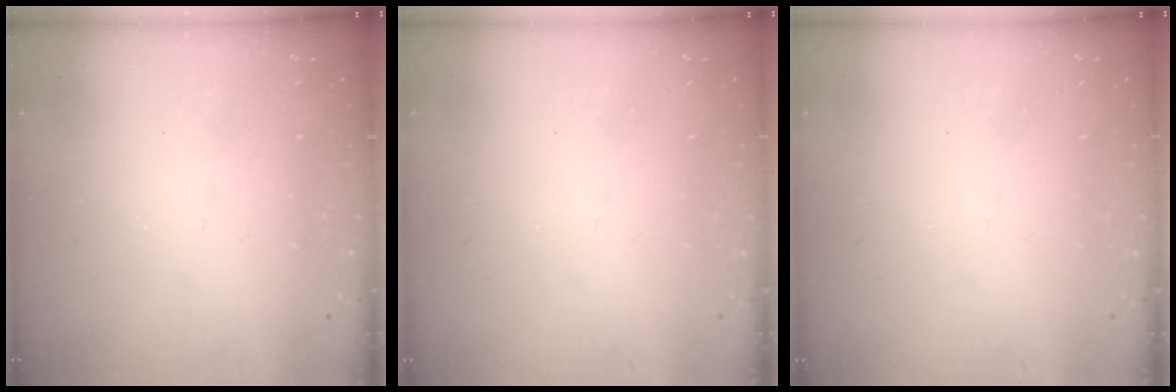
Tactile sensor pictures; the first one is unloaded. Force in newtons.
{"total": 0.7, "press": 0.7, "slide": 0.1}
{"total": 0.7, "press": 0.7, "slide": 0.1}